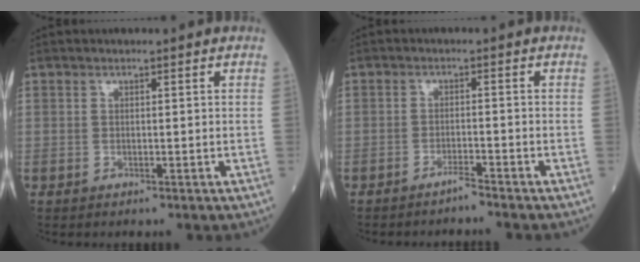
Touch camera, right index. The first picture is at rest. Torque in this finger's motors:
{"motor_torque": [0.02, -0.03, 0.02, -0.01]}